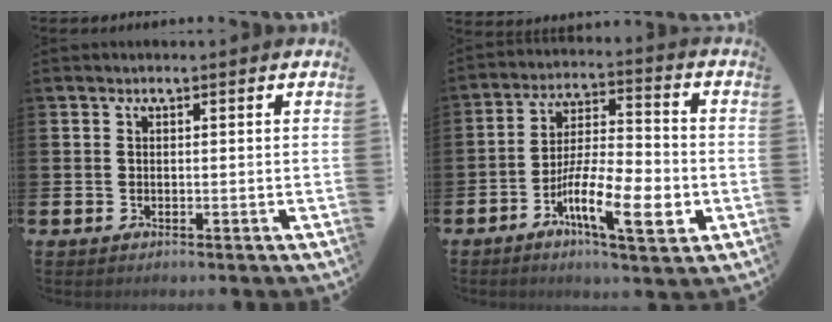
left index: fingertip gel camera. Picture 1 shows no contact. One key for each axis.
{"total": 10.8, "fx": -4.3, "fy": 2.6, "fz": 9.6, "tx": -0.183, "ty": -0.008, "tz": -0.078}